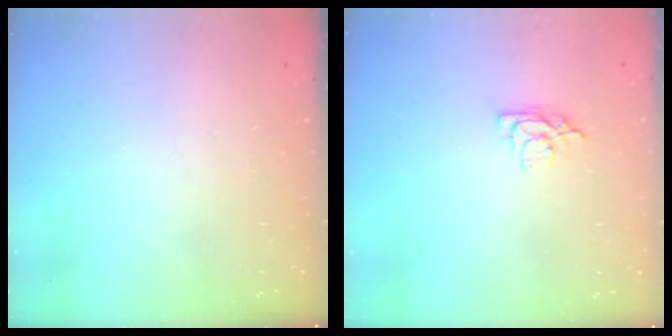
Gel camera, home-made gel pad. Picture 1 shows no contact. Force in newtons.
{"total": 3.8, "press": 3.8, "slide": 0.5}